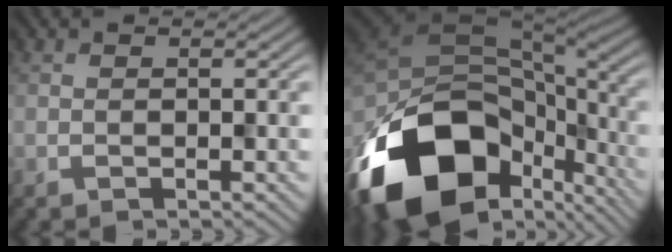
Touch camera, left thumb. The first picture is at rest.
{"total": 19.7, "force": [-9.2, 11.7, 12.9], "torque": [-0.282, -0.044, -0.124]}